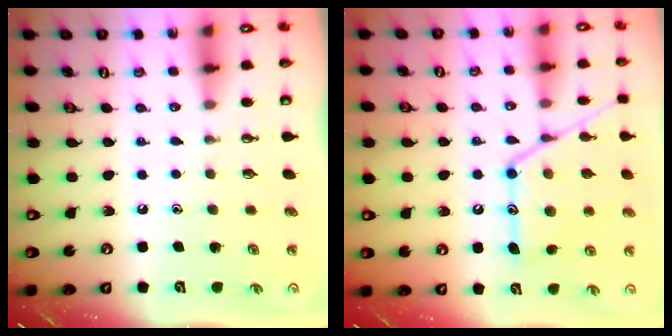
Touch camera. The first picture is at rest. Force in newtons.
{"total": 16.5, "press": 16.5, "slide": 1.4}